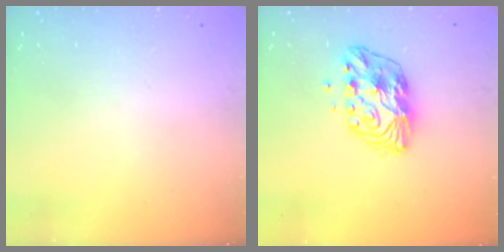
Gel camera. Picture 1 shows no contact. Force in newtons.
{"total": 10.7, "press": 10.6, "slide": 0.7}